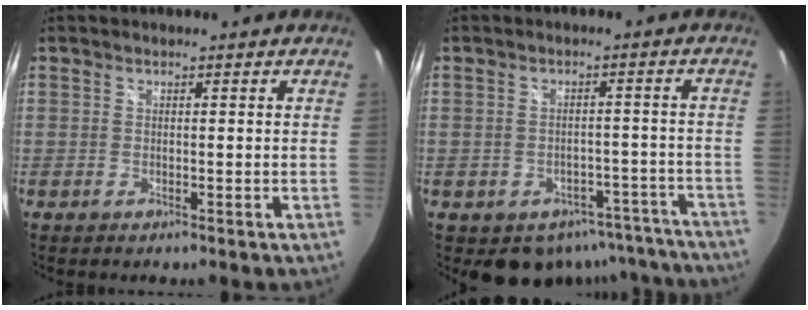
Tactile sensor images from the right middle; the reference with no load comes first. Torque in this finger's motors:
{"motor_torque": [1.07, -1.07, 0.13, 0.04]}